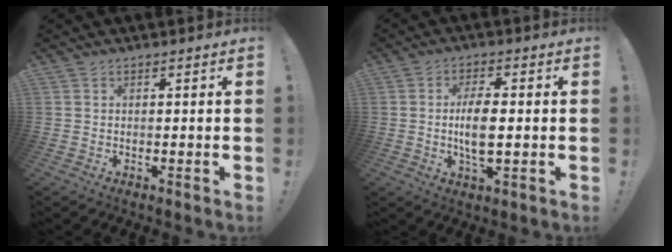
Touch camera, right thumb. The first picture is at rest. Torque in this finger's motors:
{"motor_torque": [0.78, 1.38, 0.54, -0.45, 0.28]}